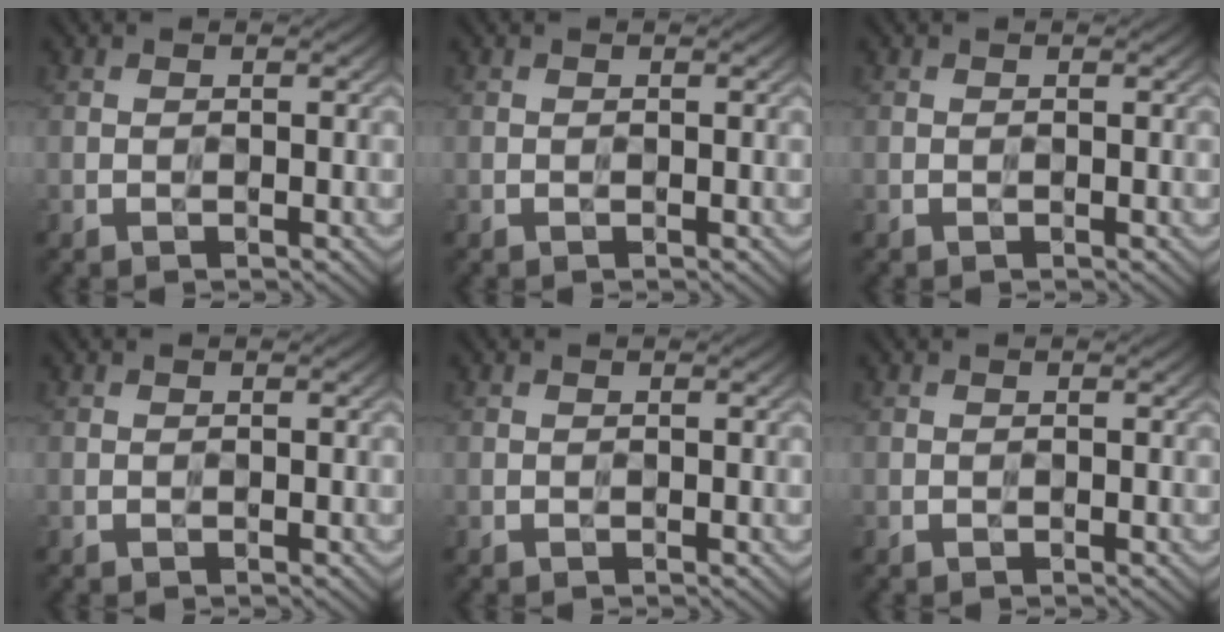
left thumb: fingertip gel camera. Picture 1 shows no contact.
{"total": 0.0}
{"total": 0.0}
{"total": 0.0}
{"total": 0.0}
{"total": 0.0}